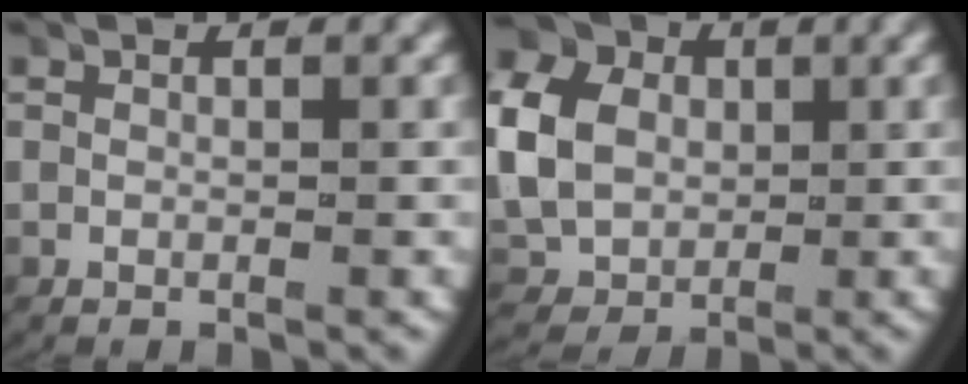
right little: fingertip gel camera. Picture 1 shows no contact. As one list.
[{"total": 8.9, "force": [0.8, 7.7, 4.4], "torque": [-0.113, -0.018, 0.018]}]